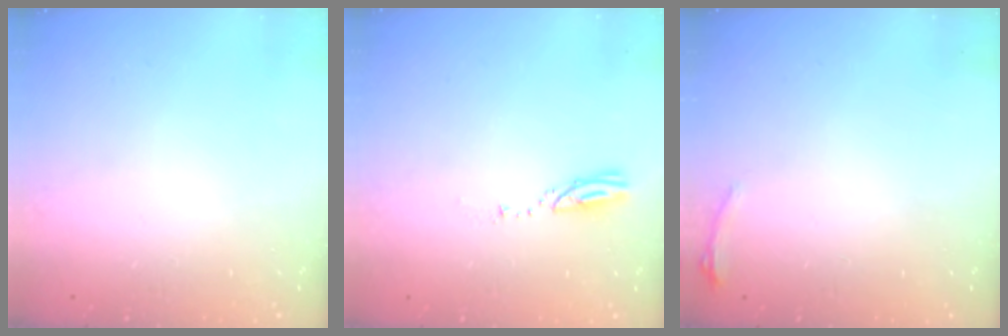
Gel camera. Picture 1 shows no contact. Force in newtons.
{"total": 3.1, "press": 3.1, "slide": 0.3}
{"total": 5.0, "press": 4.7, "slide": 1.9}